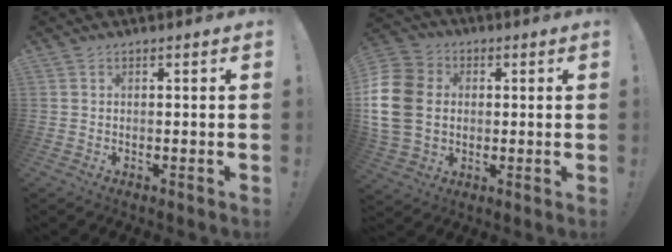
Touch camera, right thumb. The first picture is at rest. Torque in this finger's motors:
{"motor_torque": [0.87, 1.95, 1.56, -0.14, 0.57]}